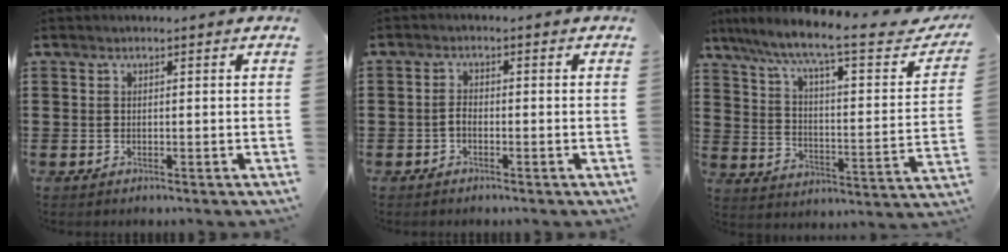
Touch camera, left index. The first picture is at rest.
{"total": 1.5, "force": [-0.9, 0.7, 1.0], "torque": [-0.030, 0.001, -0.021]}
{"total": 8.6, "force": [6.5, 0.5, 5.7], "torque": [-0.126, -0.045, 0.096]}